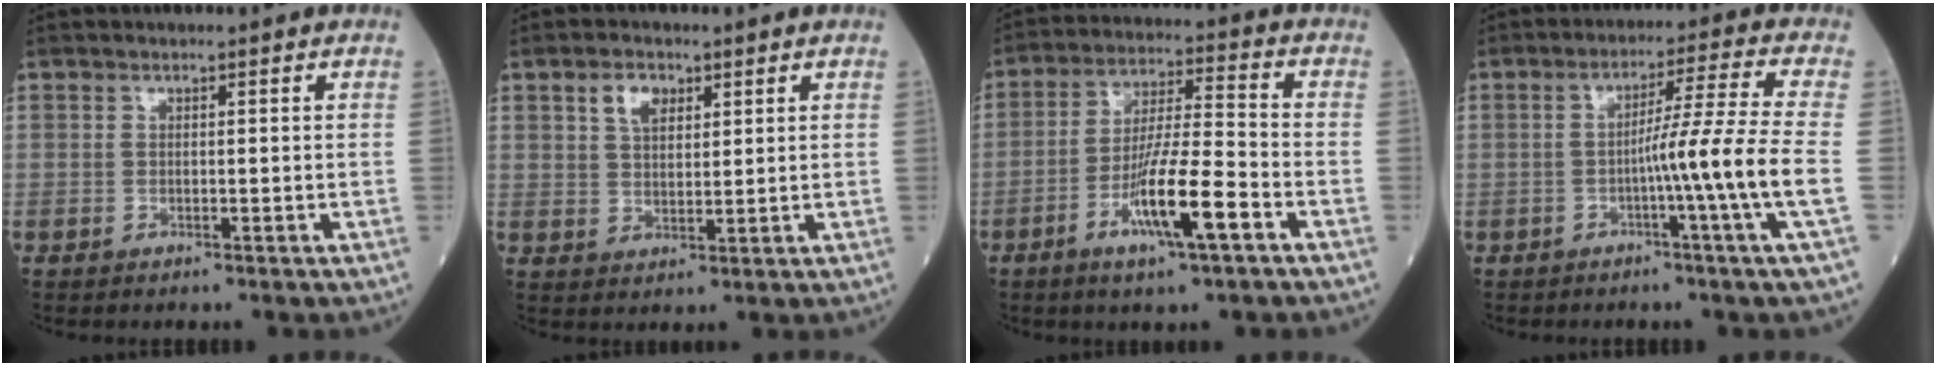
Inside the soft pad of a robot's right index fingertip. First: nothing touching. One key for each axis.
{"total": 4.2, "fx": 2.1, "fy": 2.5, "fz": 2.6, "tx": -0.049, "ty": 0.008, "tz": 0.041}
{"total": 11.5, "fx": -5.1, "fy": 0.8, "fz": 10.3, "tx": -0.190, "ty": -0.007, "tz": -0.093}
{"total": 9.2, "fx": -2.4, "fy": -2.9, "fz": 8.4, "tx": -0.132, "ty": -0.003, "tz": -0.045}